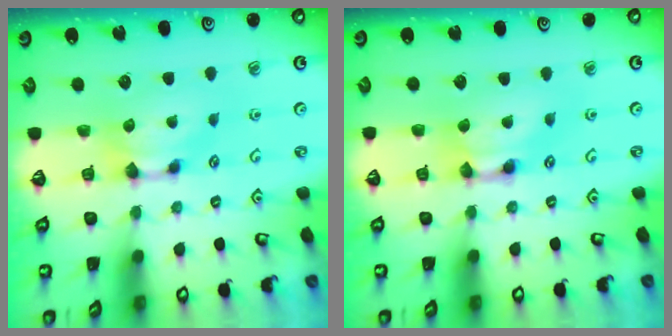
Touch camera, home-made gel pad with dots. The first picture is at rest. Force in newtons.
{"total": 2.0, "press": 2.0, "slide": 0.1}